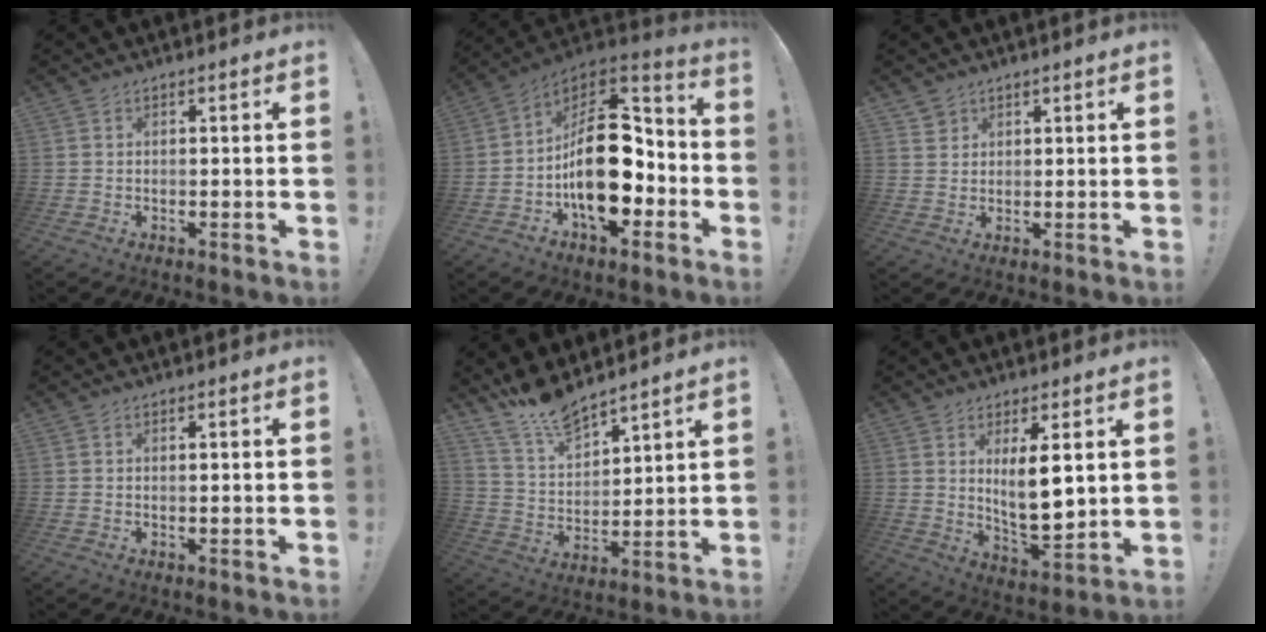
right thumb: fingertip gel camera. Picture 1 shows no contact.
{"total": 22.9, "force": [-3.3, 13.1, 18.5], "torque": [-0.302, 0.023, -0.045]}
{"total": 2.7, "force": [1.8, 2.0, 0.1], "torque": [0.006, -0.013, 0.033]}
{"total": 0.6, "force": [0.2, -0.2, 0.5], "torque": [-0.003, -0.002, 0.002]}
{"total": 11.5, "force": [10.8, 2.7, 3.0], "torque": [-0.070, -0.082, 0.201]}
{"total": 14.0, "force": [3.8, 4.6, 12.7], "torque": [-0.215, -0.028, 0.054]}